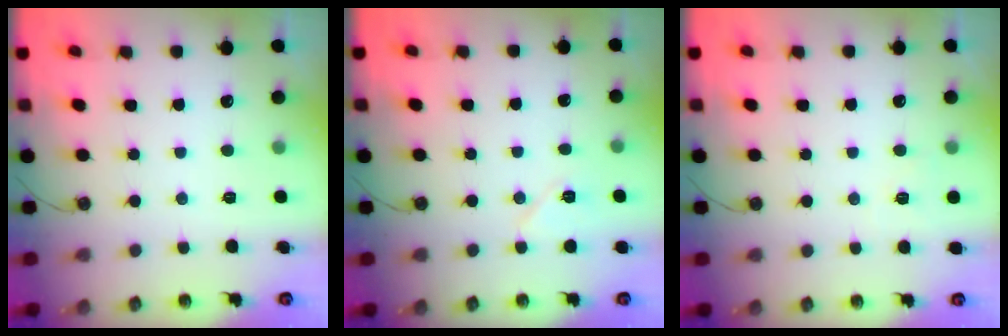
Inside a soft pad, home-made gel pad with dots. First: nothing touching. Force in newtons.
{"total": 7.8, "press": 6.3, "slide": 4.6}
{"total": 4.8, "press": 4.1, "slide": 2.4}